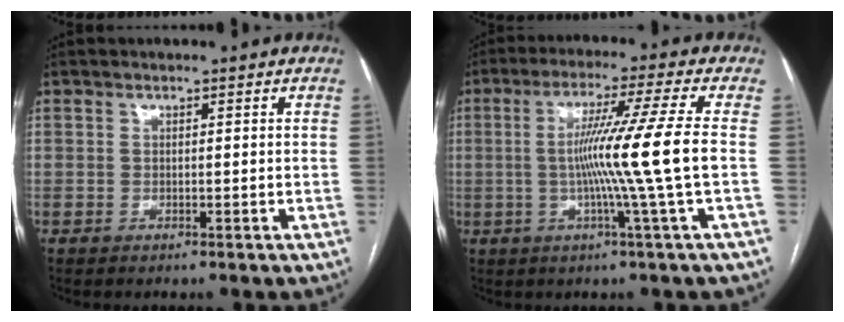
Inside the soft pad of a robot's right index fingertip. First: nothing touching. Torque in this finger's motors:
{"motor_torque": [1.72, -0.42, 0.96, 0.21]}